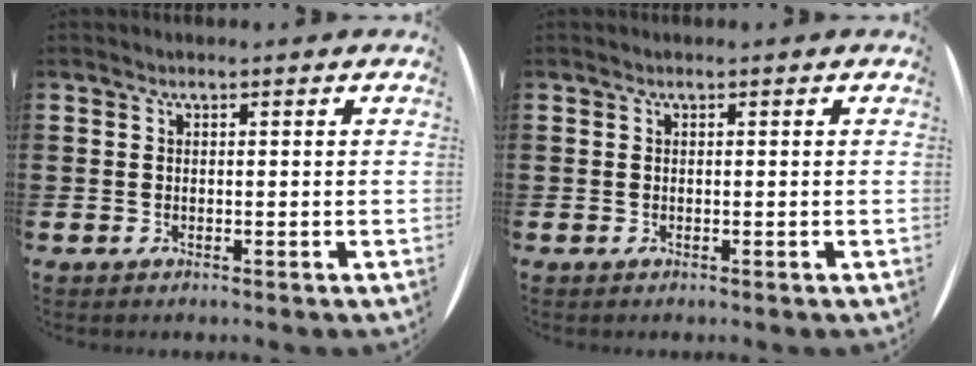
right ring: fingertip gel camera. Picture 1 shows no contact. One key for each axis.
{"total": 0.0}